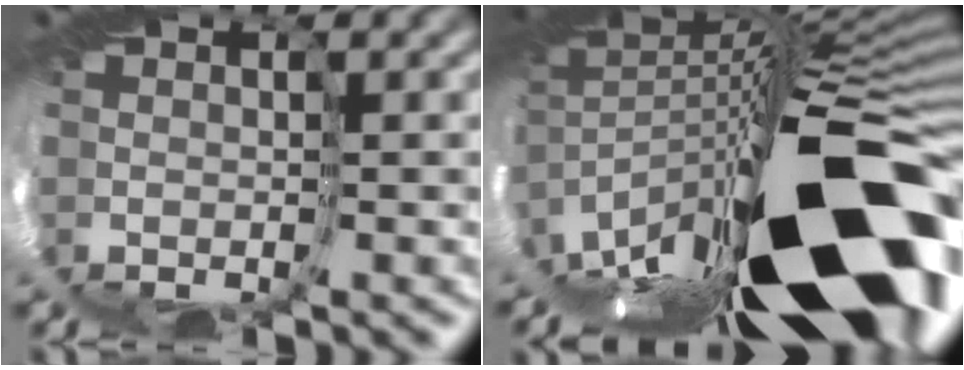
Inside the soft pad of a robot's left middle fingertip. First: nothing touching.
{"total": 15.9, "force": [-5.5, 6.0, 13.7], "torque": [-0.235, -0.033, -0.079]}